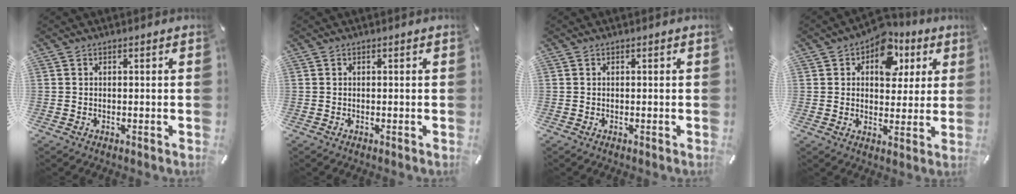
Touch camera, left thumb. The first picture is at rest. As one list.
[{"total": 0.0}, {"total": 0.0}, {"total": 10.9, "force": [4.9, 7.5, 6.1], "torque": [-0.077, -0.018, 0.083]}]